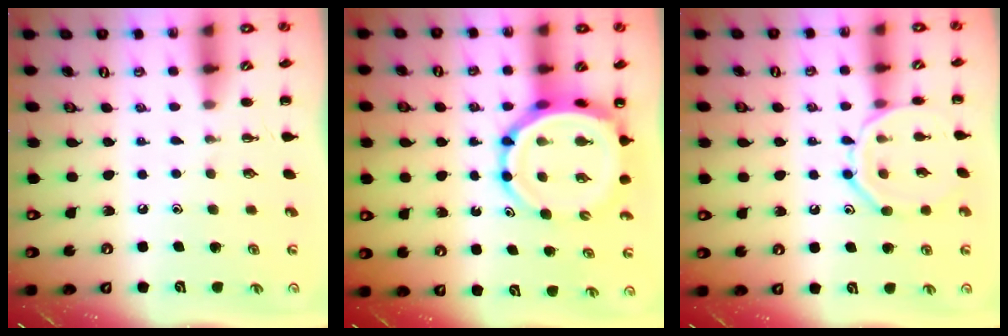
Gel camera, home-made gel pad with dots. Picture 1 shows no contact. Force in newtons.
{"total": 9.1, "press": 8.7, "slide": 2.8}
{"total": 10.9, "press": 10.9, "slide": 0.1}